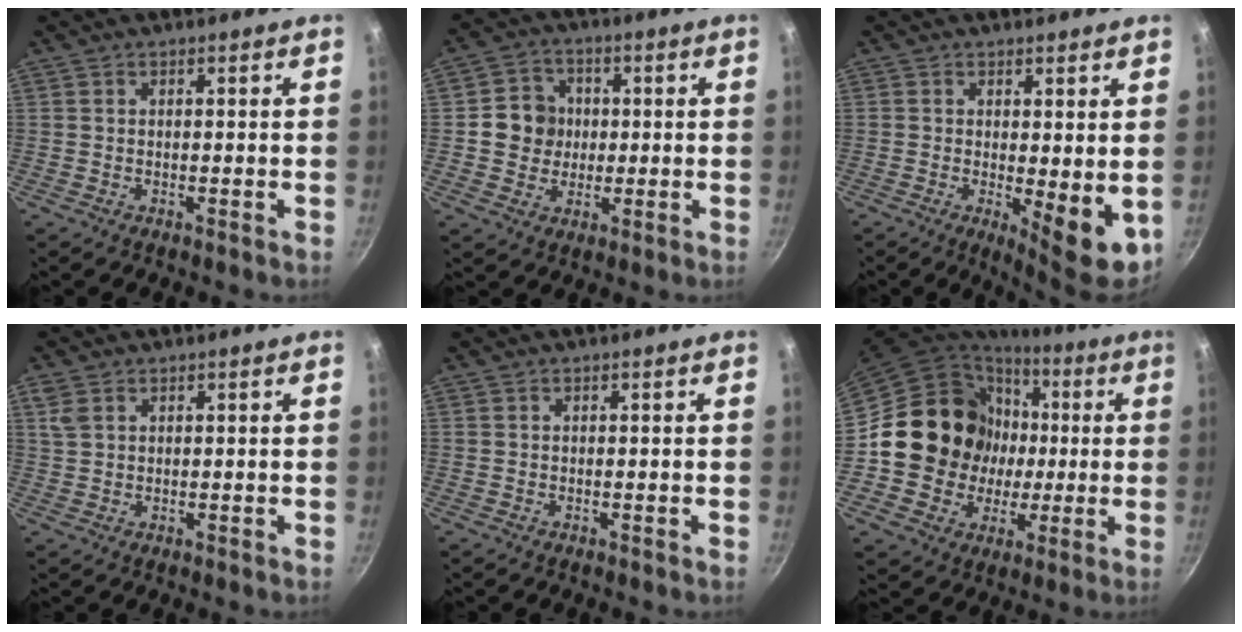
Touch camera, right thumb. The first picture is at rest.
{"total": 8.0, "force": [0.4, 7.4, 2.9], "torque": [-0.012, 0.010, -0.002]}
{"total": 7.8, "force": [-0.4, 2.6, 7.3], "torque": [-0.090, -0.016, 0.002]}
{"total": 2.9, "force": [1.4, 1.9, 1.7], "torque": [-0.032, 0.000, 0.032]}
{"total": 0.0}
{"total": 19.2, "force": [1.2, 17.8, 7.2], "torque": [-0.110, 0.026, 0.030]}